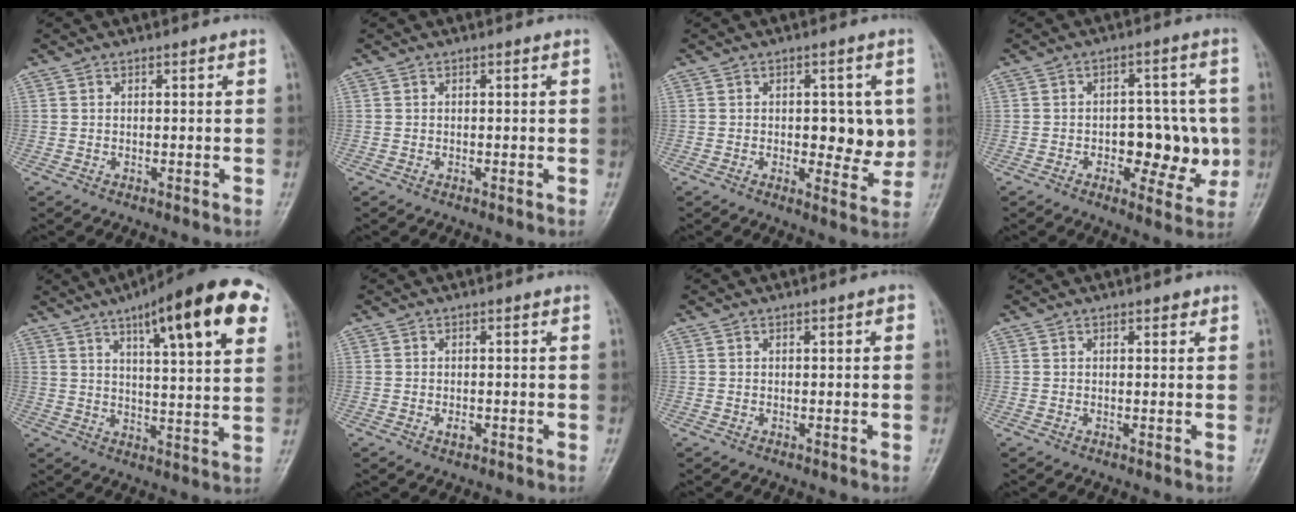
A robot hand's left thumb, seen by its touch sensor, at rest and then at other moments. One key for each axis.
{"total": 0.0}
{"total": 8.6, "fx": 0.4, "fy": 4.4, "fz": 7.4, "tx": -0.064, "ty": -0.010, "tz": 0.010}
{"total": 11.3, "fx": -1.8, "fy": 6.5, "fz": 9.0, "tx": -0.075, "ty": 0.016, "tz": -0.020}
{"total": 20.7, "fx": 10.0, "fy": 4.5, "fz": 17.5, "tx": -0.229, "ty": -0.013, "tz": 0.139}
{"total": 1.7, "fx": -0.4, "fy": 0.9, "fz": 1.4, "tx": -0.017, "ty": 0.000, "tz": -0.005}
{"total": 1.4, "fx": 0.4, "fy": 0.4, "fz": 1.2, "tx": -0.015, "ty": 0.002, "tz": 0.004}
{"total": 1.4, "fx": 0.9, "fy": 0.6, "fz": 0.9, "tx": -0.005, "ty": -0.002, "tz": 0.008}